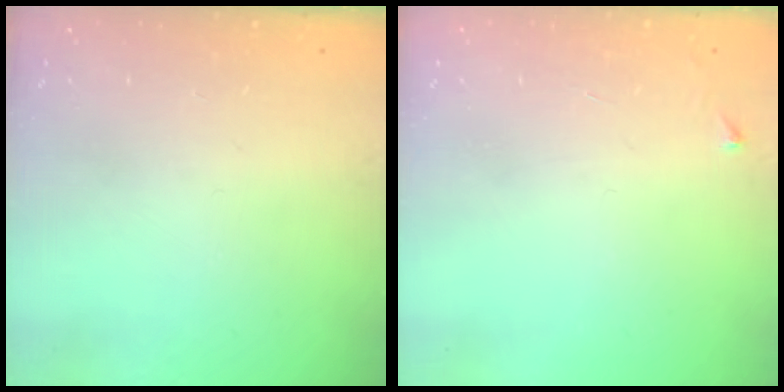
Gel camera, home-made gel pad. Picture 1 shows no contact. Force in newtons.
{"total": 2.6, "press": 2.6, "slide": 0.3}